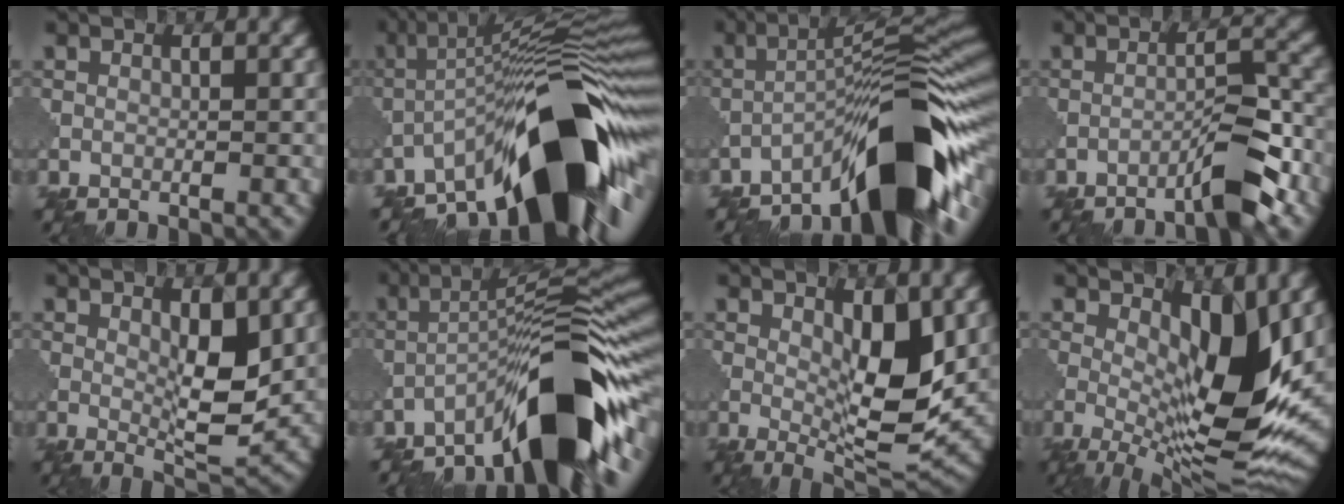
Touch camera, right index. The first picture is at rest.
{"total": 15.2, "force": [-7.1, 3.9, 12.8], "torque": [-0.190, 0.021, -0.119]}
{"total": 12.8, "force": [-7.7, 2.5, 9.9], "torque": [-0.134, 0.017, -0.129]}
{"total": 4.0, "force": [-3.0, 0.3, 2.6], "torque": [-0.040, 0.016, -0.051]}
{"total": 4.9, "force": [1.1, 1.4, 4.5], "torque": [-0.073, -0.010, 0.025]}
{"total": 12.5, "force": [-7.4, 2.7, 9.8], "torque": [-0.131, 0.022, -0.126]}
{"total": 7.4, "force": [1.2, 2.4, 6.9], "torque": [-0.105, -0.011, 0.029]}
{"total": 11.1, "force": [1.7, 4.1, 10.2], "torque": [-0.164, -0.014, 0.034]}